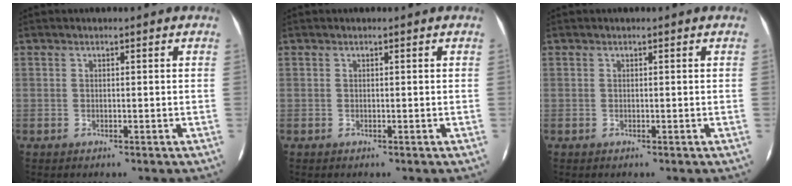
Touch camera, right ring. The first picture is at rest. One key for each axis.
{"total": 0.0}
{"total": 0.0}